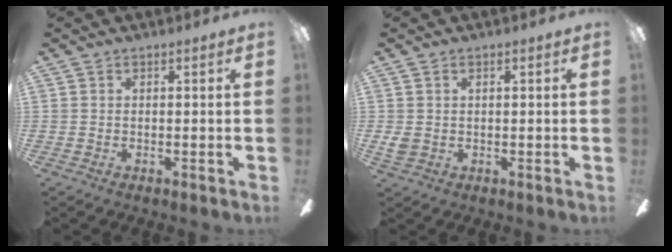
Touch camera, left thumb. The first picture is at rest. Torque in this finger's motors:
{"motor_torque": [-0.04, 0.12, 0.06, -0.17, 0.00]}